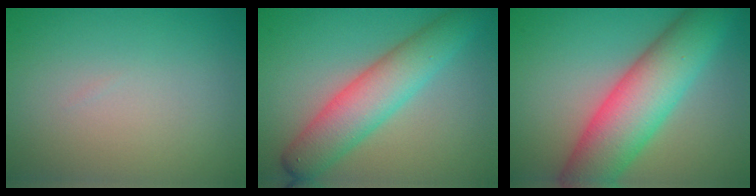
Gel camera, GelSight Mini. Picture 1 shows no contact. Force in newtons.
{"total": 6.0, "press": 6.0, "slide": 0.2}
{"total": 9.2, "press": 9.2, "slide": 0.2}